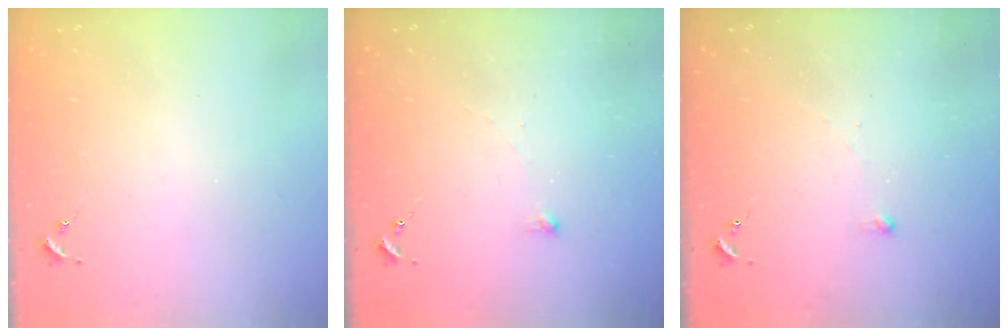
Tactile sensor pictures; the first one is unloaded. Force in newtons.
{"total": 2.6, "press": 2.6, "slide": 0.1}
{"total": 2.5, "press": 2.5, "slide": 0.5}